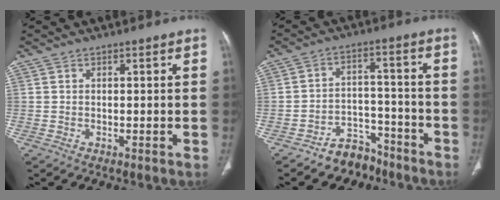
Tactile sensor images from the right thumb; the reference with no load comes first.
{"total": 7.4, "force": [-5.8, 4.3, 1.6], "torque": [0.005, 0.066, -0.095]}